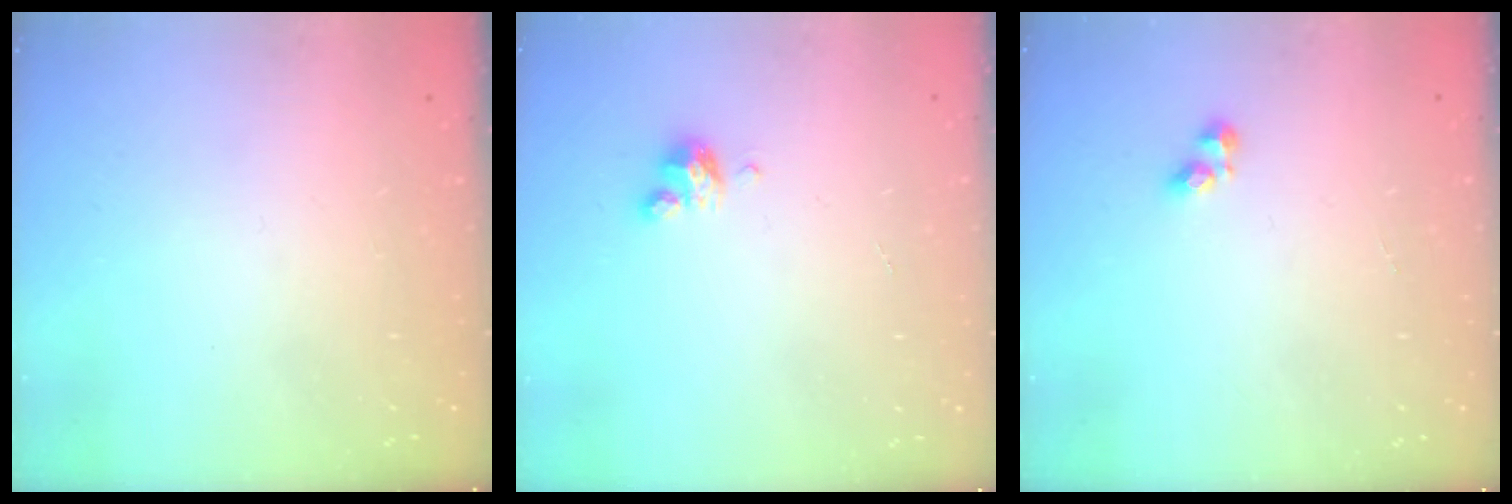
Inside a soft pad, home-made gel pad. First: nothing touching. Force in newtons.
{"total": 4.1, "press": 4.1, "slide": 0.3}
{"total": 3.0, "press": 2.9, "slide": 0.6}